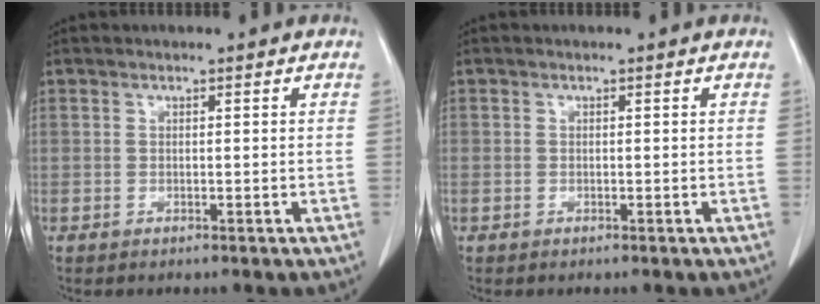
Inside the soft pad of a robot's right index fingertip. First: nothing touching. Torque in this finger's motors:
{"motor_torque": [-0.05, -0.06, -0.29, -0.15]}